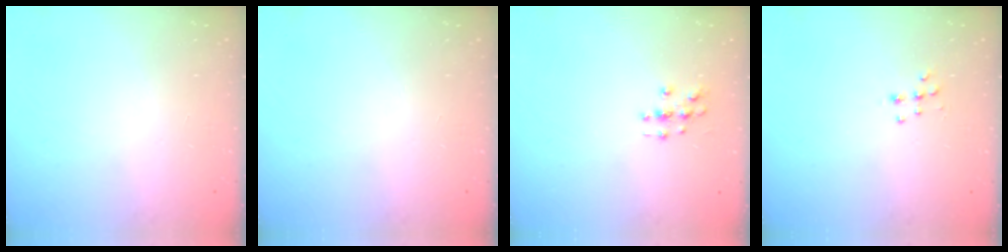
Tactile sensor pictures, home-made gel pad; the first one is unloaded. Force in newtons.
{"total": 0.0}
{"total": 2.8, "press": 2.8, "slide": 0.3}
{"total": 6.8, "press": 6.8, "slide": 0.5}